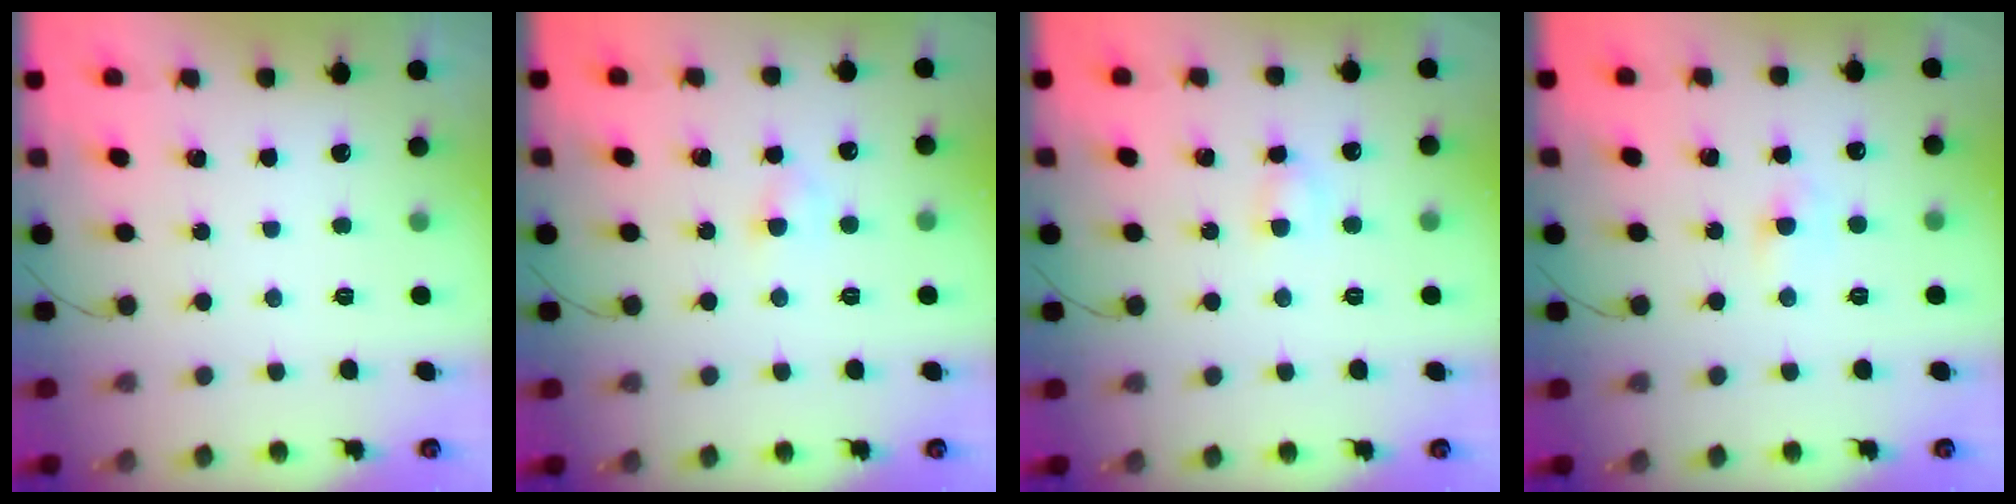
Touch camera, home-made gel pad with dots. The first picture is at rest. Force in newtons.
{"total": 3.2, "press": 3.0, "slide": 1.2}
{"total": 3.2, "press": 3.0, "slide": 1.1}
{"total": 2.8, "press": 2.5, "slide": 1.2}